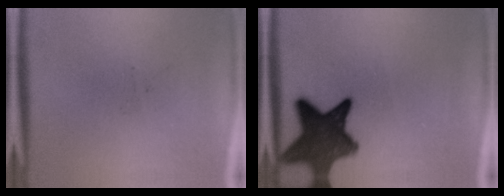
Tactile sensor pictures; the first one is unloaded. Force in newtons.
{"total": 11.4}